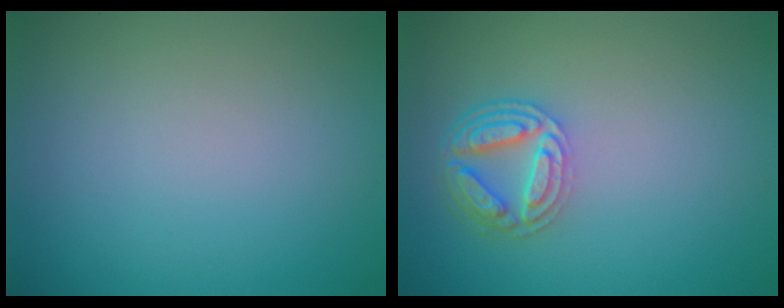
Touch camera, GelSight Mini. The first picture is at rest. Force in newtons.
{"total": 4.3, "press": 3.4, "slide": 2.6}